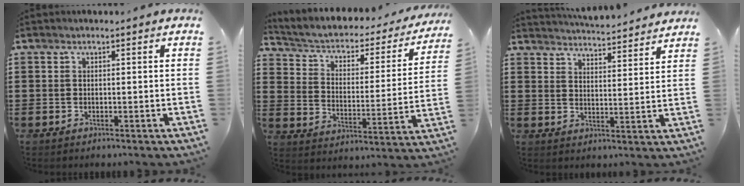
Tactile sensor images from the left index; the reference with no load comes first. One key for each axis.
{"total": 3.0, "fx": 1.8, "fy": 1.8, "fz": 1.6, "tx": -0.045, "ty": -0.020, "tz": 0.019}
{"total": 4.3, "fx": 4.3, "fy": -0.4, "fz": 0.1, "tx": -0.020, "ty": -0.030, "tz": 0.073}